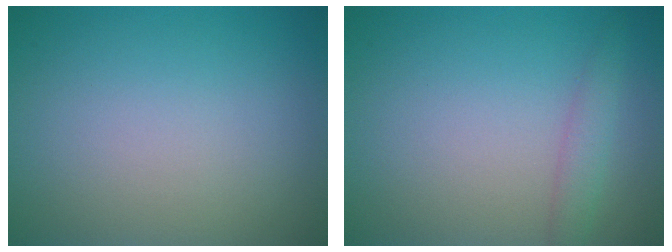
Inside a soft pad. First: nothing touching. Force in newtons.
{"total": 1.7, "press": 1.7, "slide": 0.1}